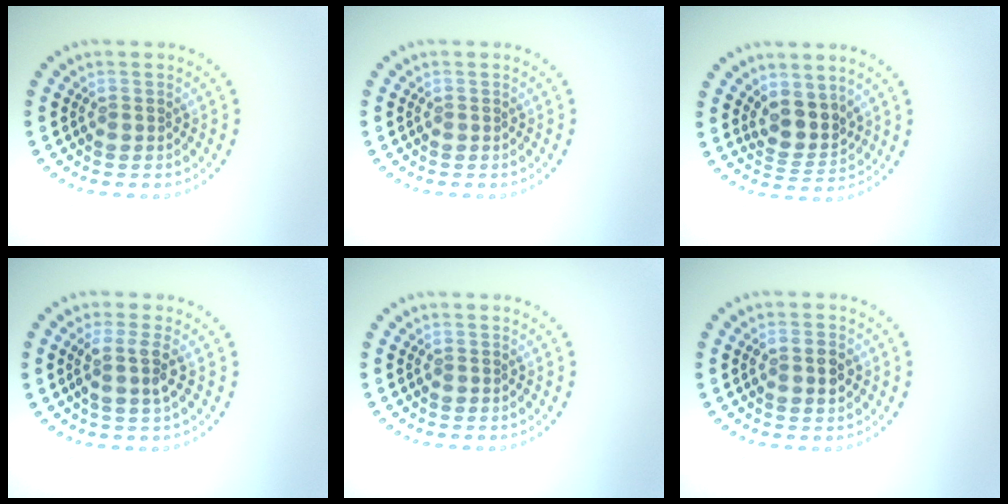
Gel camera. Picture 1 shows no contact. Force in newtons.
{"total": 0.0}
{"total": 2.9, "press": 2.4, "slide": 1.7}
{"total": 2.3, "press": 1.8, "slide": 1.4}
{"total": 0.0}
{"total": 2.0, "press": 2.0, "slide": 0.3}